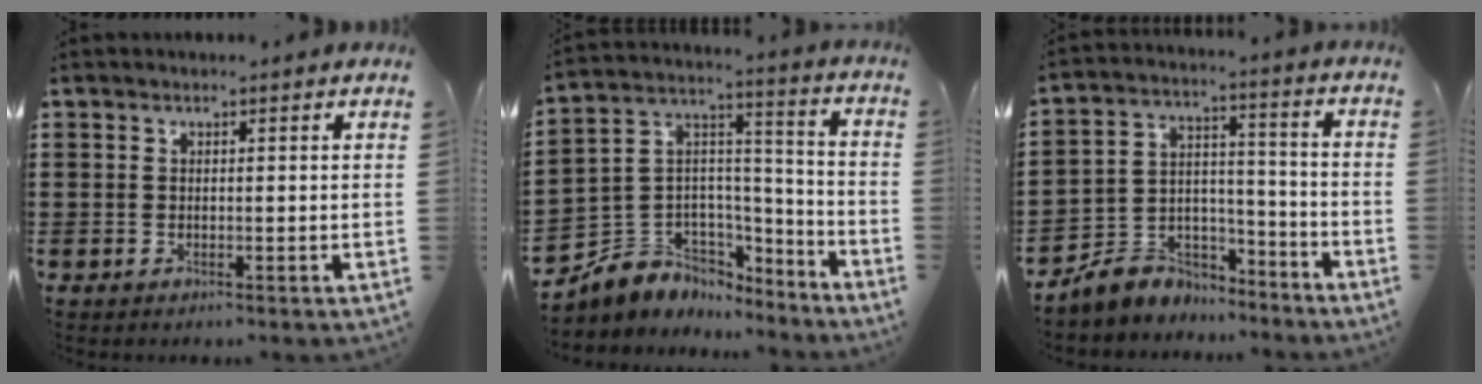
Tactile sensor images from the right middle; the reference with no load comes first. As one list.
[{"total": 6.0, "force": [-3.6, 4.7, -0.7], "torque": [-0.027, -0.017, -0.075]}, {"total": 6.6, "force": [-5.7, 3.2, -0.7], "torque": [-0.004, 0.012, -0.115]}]